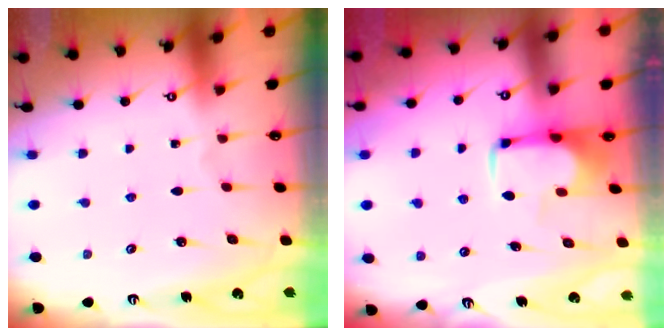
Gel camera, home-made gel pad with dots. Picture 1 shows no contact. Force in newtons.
{"total": 2.0, "press": 1.9, "slide": 0.5}